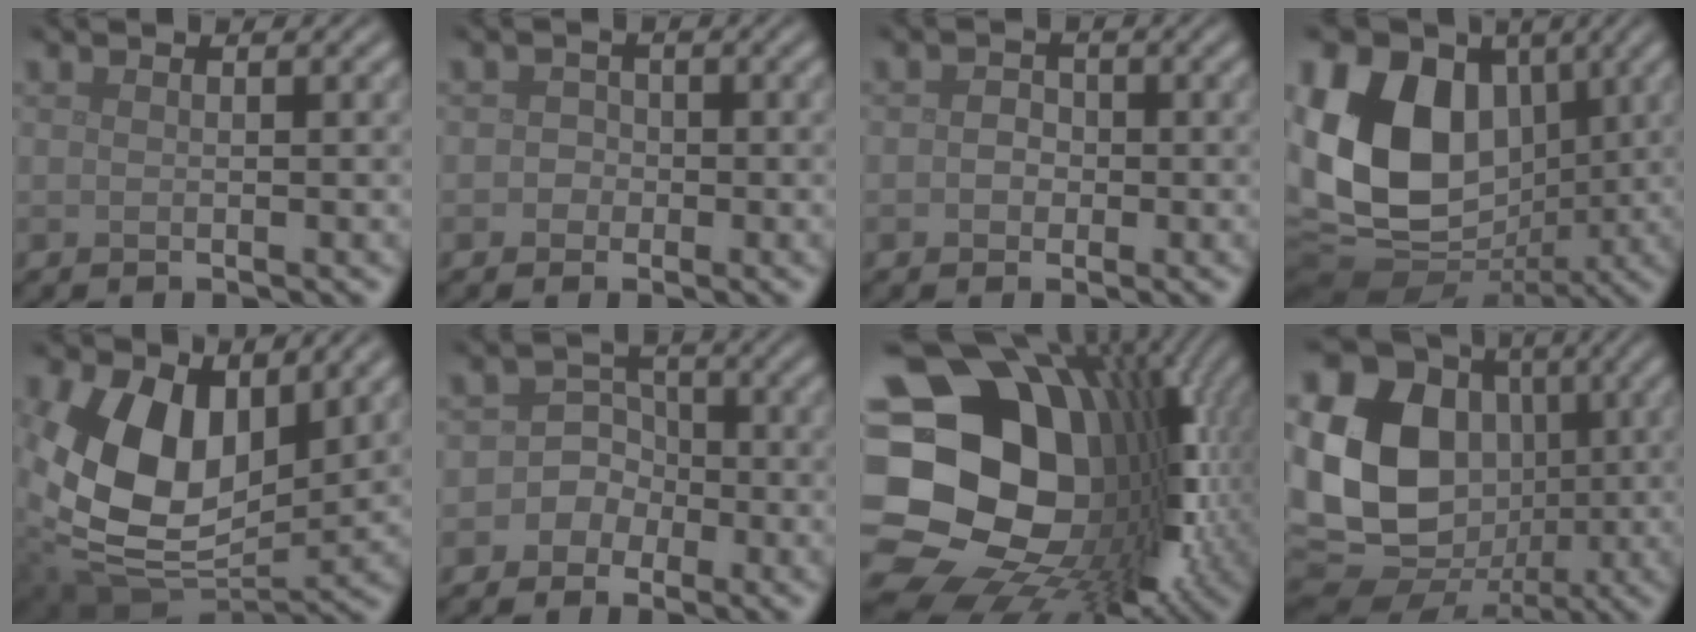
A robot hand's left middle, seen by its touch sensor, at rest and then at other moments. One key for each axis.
{"total": 1.4, "fx": -0.3, "fy": 1.3, "fz": 0.3, "tx": 0.016, "ty": 0.001, "tz": -0.011}
{"total": 1.5, "fx": -0.2, "fy": 1.4, "fz": 0.6, "tx": -0.001, "ty": -0.001, "tz": -0.012}
{"total": 16.2, "fx": 1.6, "fy": 12.3, "fz": 10.5, "tx": -0.205, "ty": 0.016, "tz": 0.034}
{"total": 11.8, "fx": 2.9, "fy": 7.3, "fz": 8.7, "tx": -0.176, "ty": -0.023, "tz": 0.058}
{"total": 5.1, "fx": -1.7, "fy": 4.7, "fz": 0.8, "tx": 0.016, "ty": 0.025, "tz": -0.056}
{"total": 22.7, "fx": -2.5, "fy": 18.7, "fz": 12.7, "tx": -0.211, "ty": -0.009, "tz": -0.074}
{"total": 19.9, "fx": 1.4, "fy": 17.5, "fz": 9.4, "tx": -0.215, "ty": 0.023, "tz": -0.006}